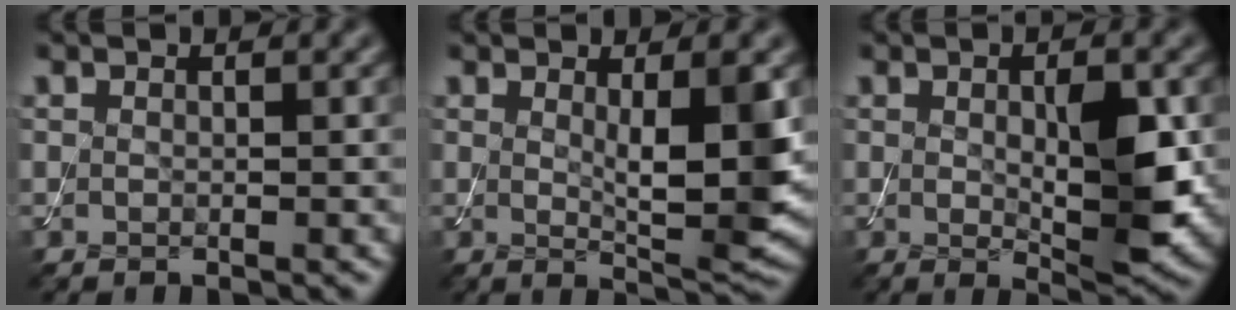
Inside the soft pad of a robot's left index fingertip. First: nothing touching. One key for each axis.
{"total": 5.8, "fx": 0.7, "fy": 1.2, "fz": 5.6, "tx": -0.084, "ty": -0.016, "tz": 0.018}
{"total": 5.7, "fx": 0.1, "fy": 1.8, "fz": 5.4, "tx": -0.091, "ty": -0.006, "tz": 0.007}